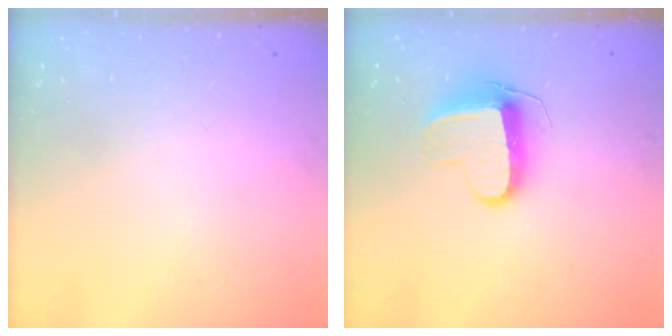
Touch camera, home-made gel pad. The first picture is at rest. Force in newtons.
{"total": 9.4, "press": 9.4, "slide": 0.2}